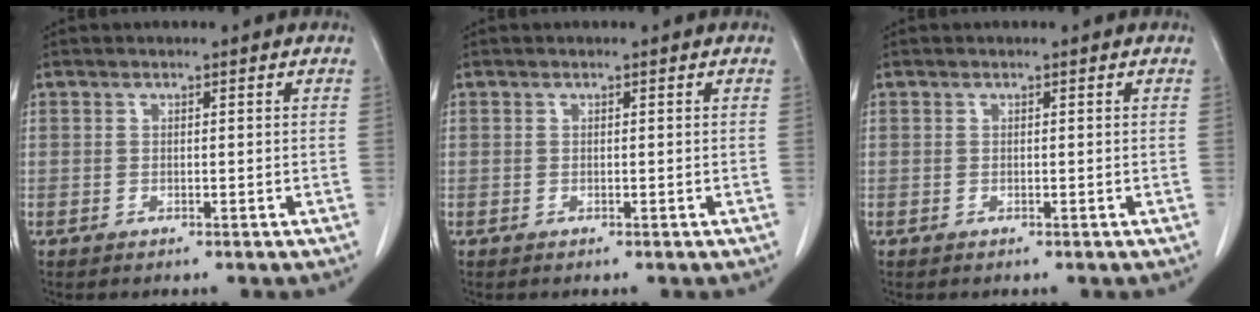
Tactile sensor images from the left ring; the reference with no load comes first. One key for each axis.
{"total": 0.0}
{"total": 0.0}